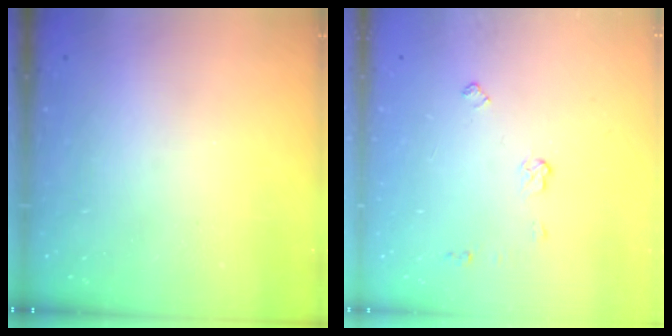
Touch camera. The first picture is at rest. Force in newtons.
{"total": 4.6, "press": 4.6, "slide": 0.7}